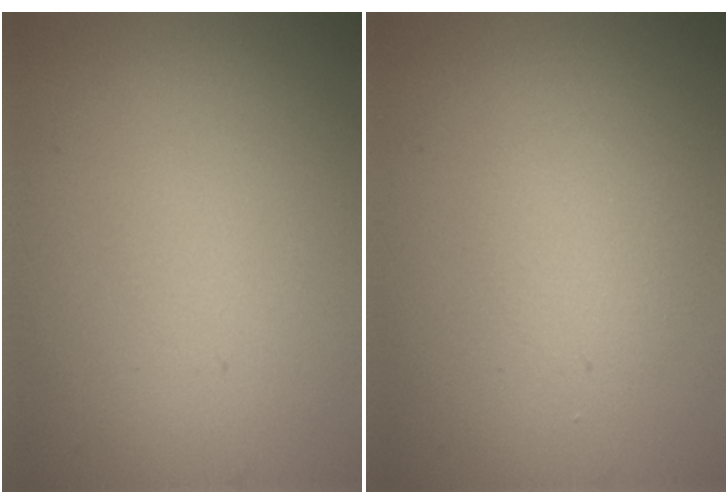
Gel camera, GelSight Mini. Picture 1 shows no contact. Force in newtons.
{"total": 1.6, "press": 1.6, "slide": 0.1}